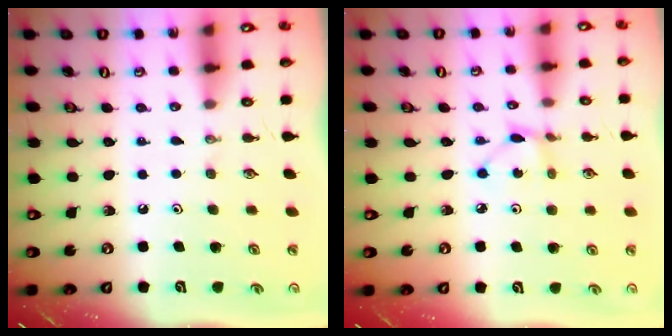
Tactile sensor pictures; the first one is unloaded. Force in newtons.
{"total": 3.1, "press": 3.0, "slide": 0.4}